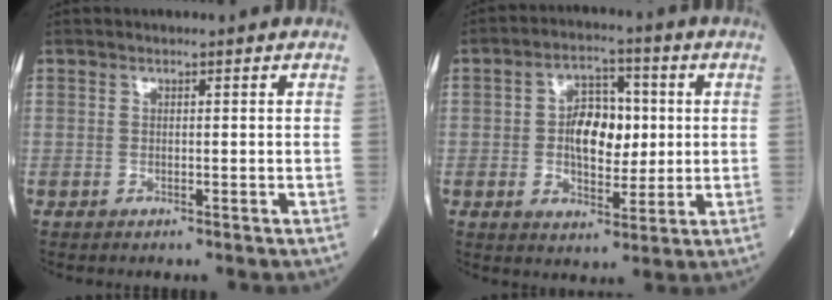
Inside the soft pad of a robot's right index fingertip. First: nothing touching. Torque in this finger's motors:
{"motor_torque": [0.25, -0.11, 0.21, 0.09]}